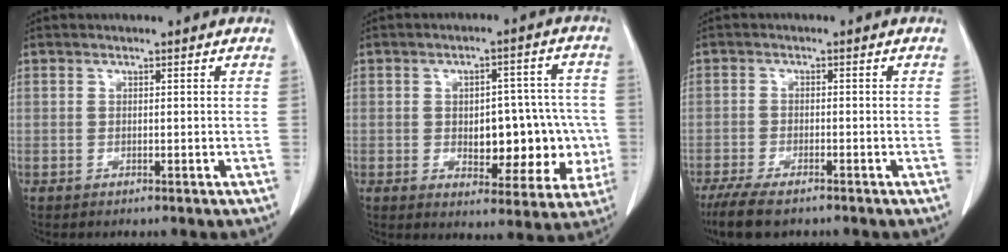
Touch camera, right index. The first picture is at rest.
{"total": 11.6, "force": [-1.8, 5.9, 9.8], "torque": [-0.106, 0.031, -0.008]}
{"total": 7.0, "force": [-5.3, 1.8, 4.1], "torque": [-0.072, -0.015, -0.088]}